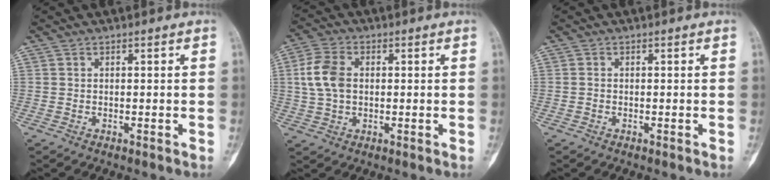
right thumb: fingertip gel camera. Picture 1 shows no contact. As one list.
[{"total": 7.8, "force": [0.9, 5.2, 5.7], "torque": [-0.117, 0.010, 0.017]}, {"total": 0.5, "force": [-0.2, 0.4, 0.3], "torque": [-0.005, 0.001, -0.006]}]